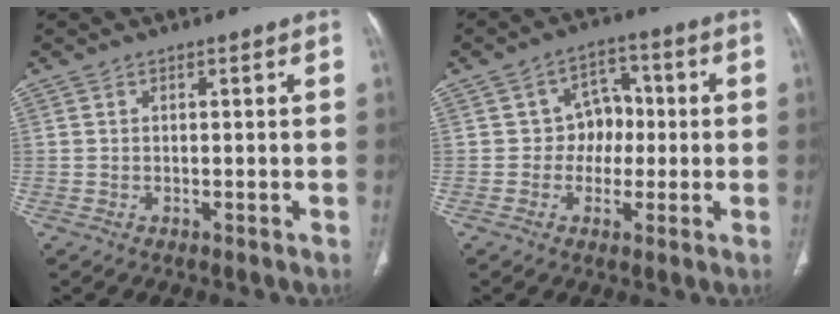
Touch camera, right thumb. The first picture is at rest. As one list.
[{"total": 7.0, "force": [-0.2, 5.9, 3.9], "torque": [-0.009, 0.019, -0.011]}]